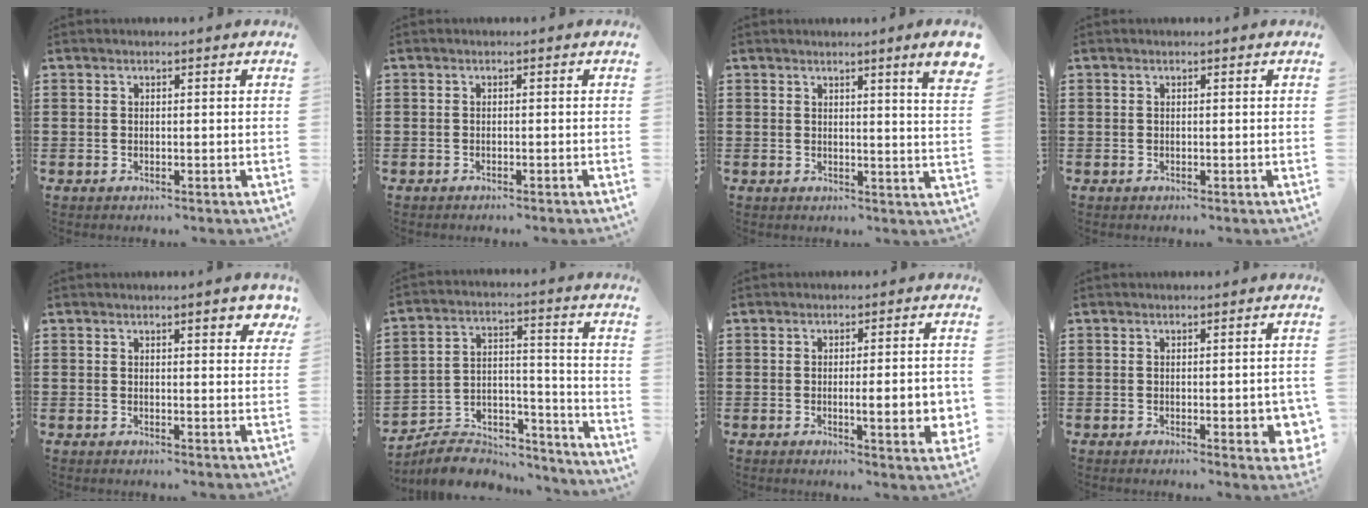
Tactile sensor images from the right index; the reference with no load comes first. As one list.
[{"total": 0.6, "force": [-0.5, -0.1, 0.1], "torque": [-0.004, -0.003, -0.010]}, {"total": 4.5, "force": [3.0, -0.5, 3.3], "torque": [-0.054, -0.014, 0.048]}, {"total": 0.0}, {"total": 3.0, "force": [1.8, 0.6, 2.3], "torque": [-0.033, 0.000, 0.028]}, {"total": 7.7, "force": [-7.0, 2.7, 2.0], "torque": [-0.029, 0.024, -0.132]}, {"total": 6.5, "force": [-0.8, 1.1, 6.3], "torque": [-0.088, -0.010, -0.014]}, {"total": 3.5, "force": [-0.5, 0.9, 3.3], "torque": [-0.053, -0.001, -0.007]}]